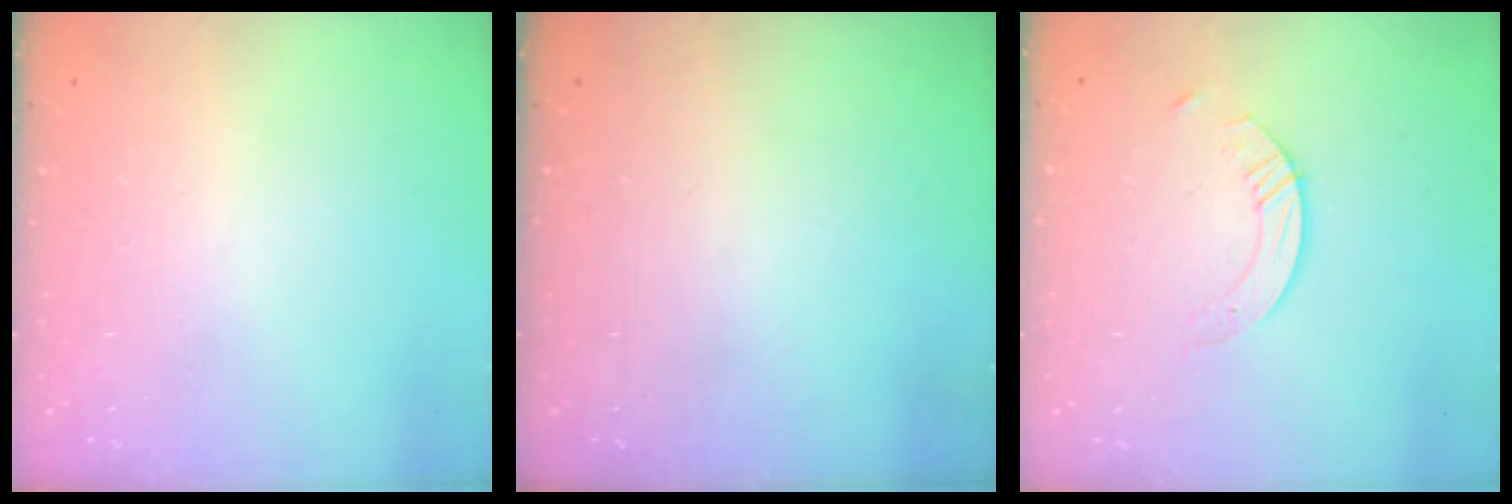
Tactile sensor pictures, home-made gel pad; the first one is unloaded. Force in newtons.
{"total": 0.0}
{"total": 5.4, "press": 5.4, "slide": 0.5}